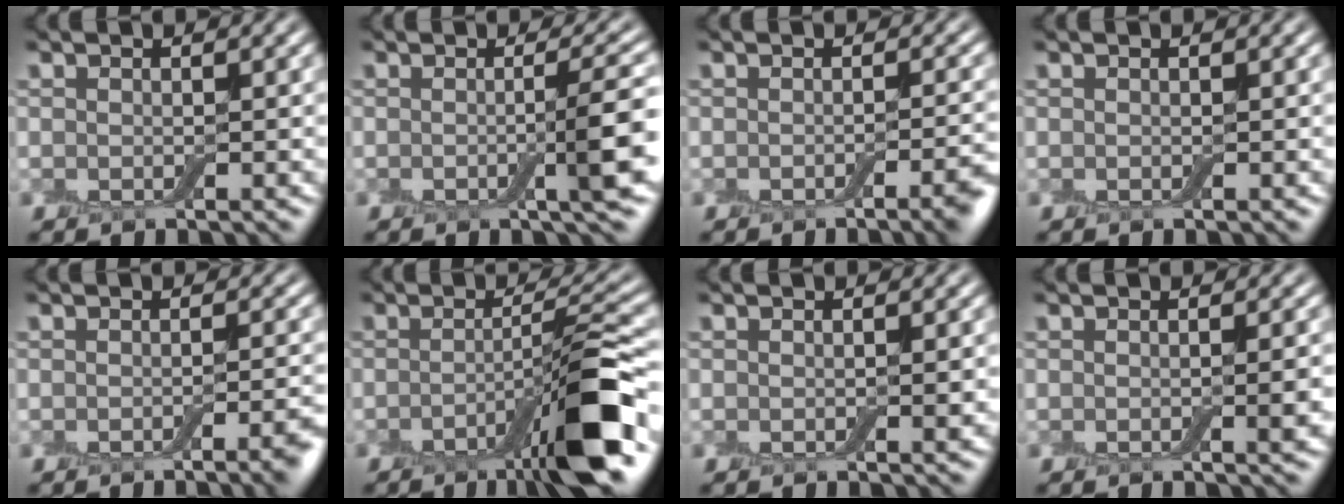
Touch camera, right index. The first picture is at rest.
{"total": 4.1, "force": [-0.6, 0.5, 4.0], "torque": [-0.055, 0.000, -0.014]}
{"total": 3.2, "force": [-1.7, 0.7, 2.7], "torque": [-0.025, 0.001, -0.025]}
{"total": 0.0}
{"total": 2.9, "force": [-1.5, 0.6, 2.4], "torque": [-0.022, 0.002, -0.024]}
{"total": 7.9, "force": [-3.2, 0.9, 7.2], "torque": [-0.104, 0.008, -0.061]}
{"total": 0.8, "force": [-0.1, 0.1, 0.7], "torque": [-0.010, -0.002, -0.001]}
{"total": 1.6, "force": [-0.3, 0.1, 1.5], "torque": [-0.024, -0.003, -0.003]}